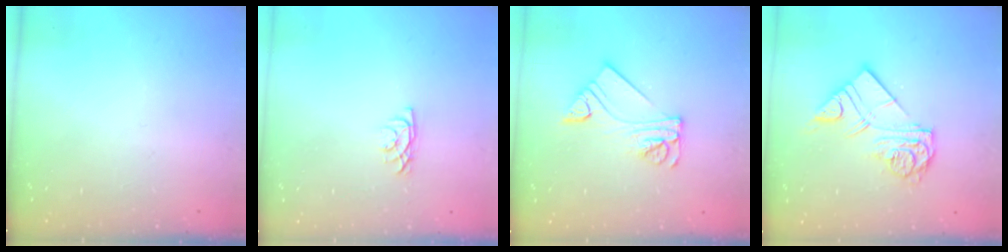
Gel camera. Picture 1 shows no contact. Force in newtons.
{"total": 3.7, "press": 3.7, "slide": 0.7}
{"total": 10.5, "press": 10.4, "slide": 1.1}
{"total": 12.3, "press": 12.2, "slide": 1.1}